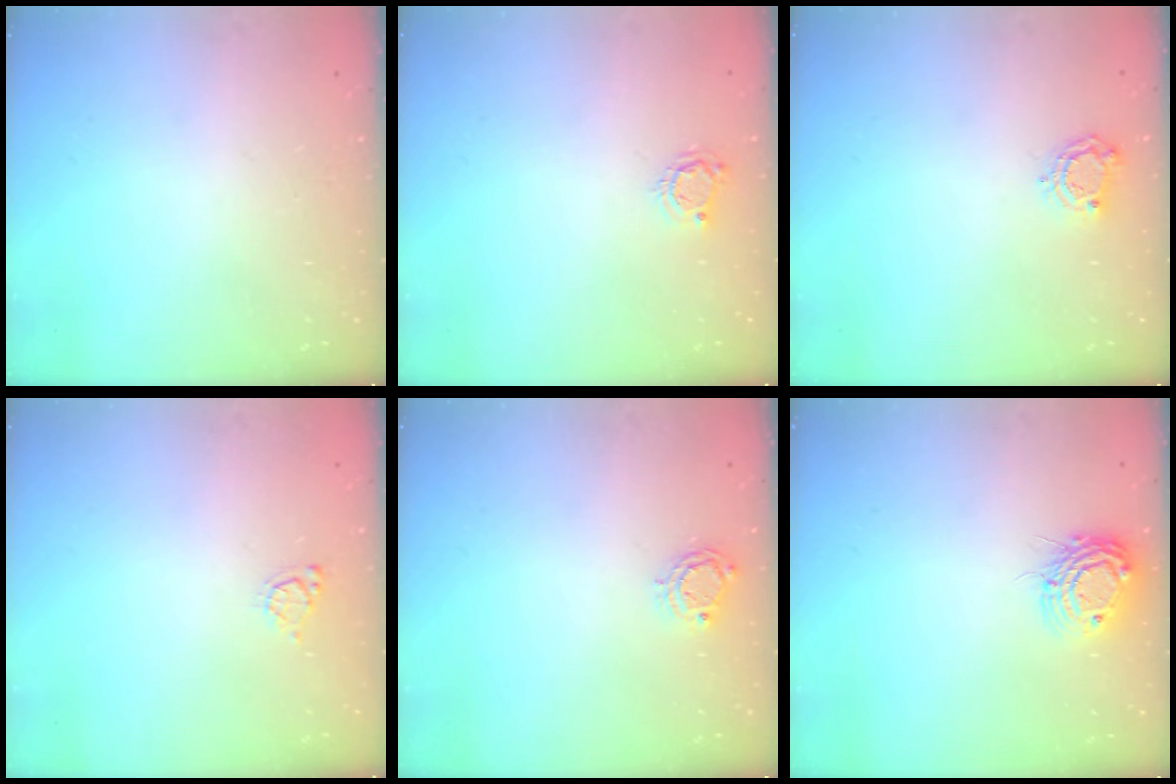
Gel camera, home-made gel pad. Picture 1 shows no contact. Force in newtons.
{"total": 3.8, "press": 3.8, "slide": 0.5}
{"total": 5.3, "press": 5.3, "slide": 0.7}
{"total": 3.8, "press": 3.8, "slide": 0.3}
{"total": 4.8, "press": 4.8, "slide": 0.2}
{"total": 10.5, "press": 10.4, "slide": 0.9}